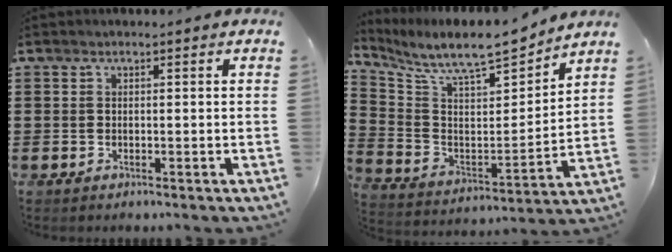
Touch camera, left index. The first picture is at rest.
{"total": 8.8, "force": [8.0, 1.3, 3.4], "torque": [-0.103, -0.057, 0.135]}